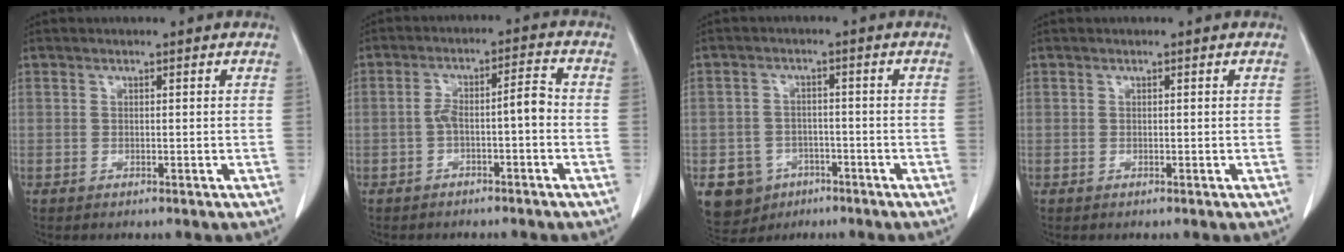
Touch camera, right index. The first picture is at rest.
{"total": 5.2, "force": [-1.4, 1.0, 4.9], "torque": [-0.089, 0.028, -0.021]}
{"total": 6.9, "force": [-3.4, 5.9, 1.3], "torque": [-0.030, 0.008, -0.043]}
{"total": 0.0}